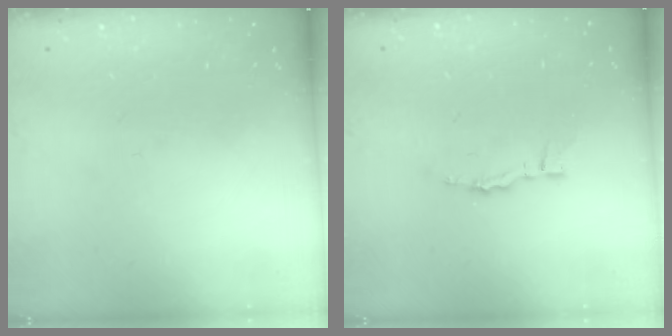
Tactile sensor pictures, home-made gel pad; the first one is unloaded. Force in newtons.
{"total": 3.0, "press": 3.0, "slide": 0.3}